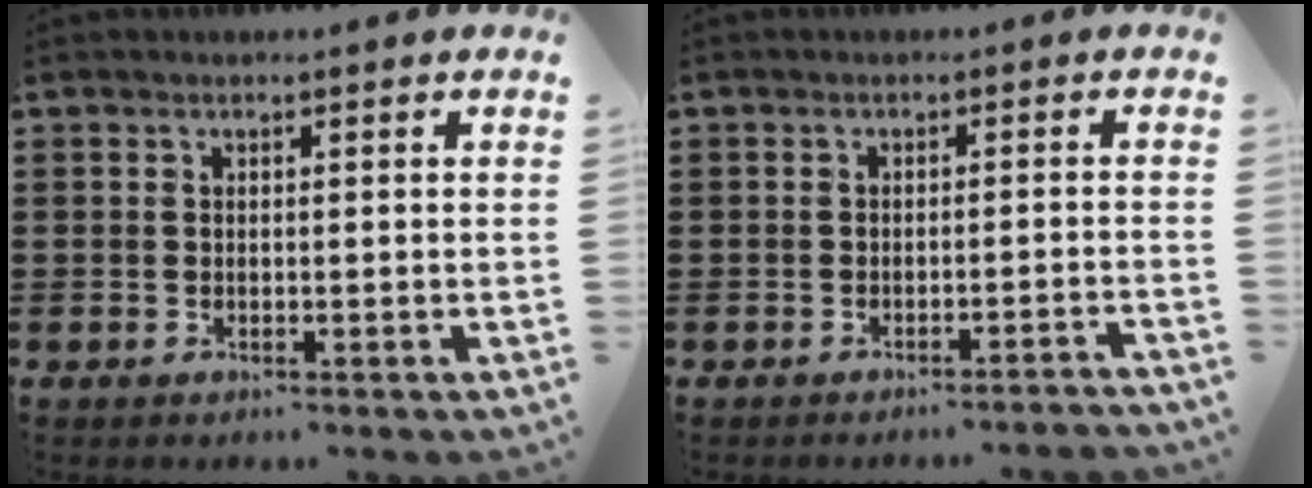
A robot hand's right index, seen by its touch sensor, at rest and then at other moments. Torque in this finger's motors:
{"motor_torque": [-0.25, -0.20, -0.04, -0.09]}